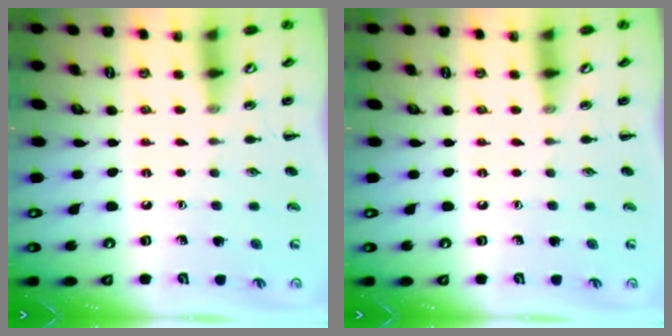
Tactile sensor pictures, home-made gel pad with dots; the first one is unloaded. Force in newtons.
{"total": 0.0}